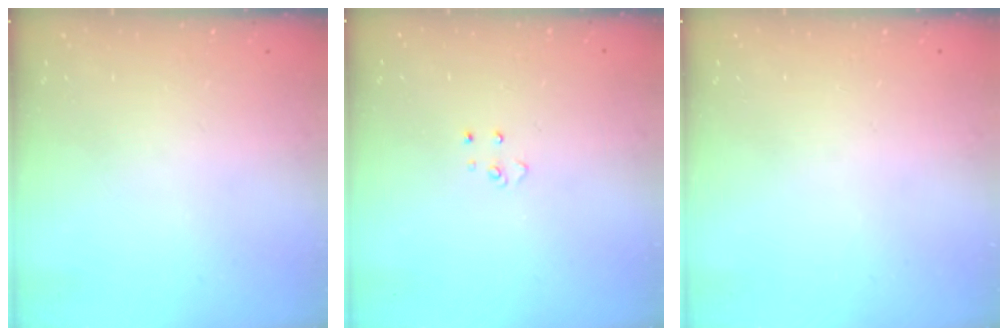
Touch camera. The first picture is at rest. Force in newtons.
{"total": 3.9, "press": 3.9, "slide": 0.3}
{"total": 0.0}